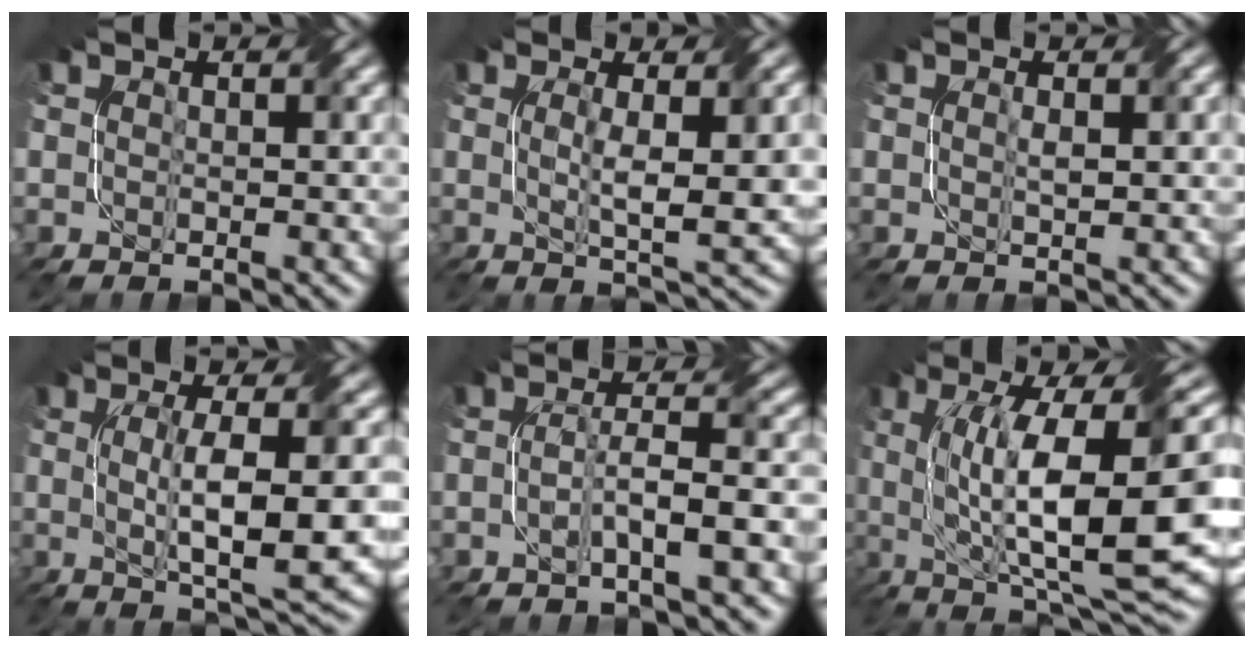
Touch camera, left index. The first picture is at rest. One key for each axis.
{"total": 5.0, "fx": 0.4, "fy": 0.8, "fz": 4.9, "tx": -0.079, "ty": -0.004, "tz": 0.008}
{"total": 1.2, "fx": 0.2, "fy": 0.2, "fz": 1.2, "tx": -0.019, "ty": 0.001, "tz": 0.004}
{"total": 8.0, "fx": -0.2, "fy": 1.6, "fz": 7.8, "tx": -0.123, "ty": 0.003, "tz": 0.000}
{"total": 4.1, "fx": -1.5, "fy": 0.4, "fz": 3.8, "tx": -0.068, "ty": 0.012, "tz": -0.030}
{"total": 15.2, "fx": 0.9, "fy": 4.3, "fz": 14.5, "tx": -0.225, "ty": 0.006, "tz": 0.025}